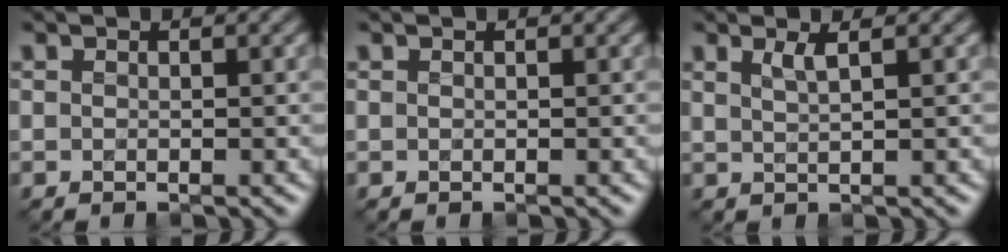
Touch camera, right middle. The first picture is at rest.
{"total": 0.0}
{"total": 1.4, "force": [0.8, 0.3, 1.1], "torque": [-0.021, -0.004, 0.013]}